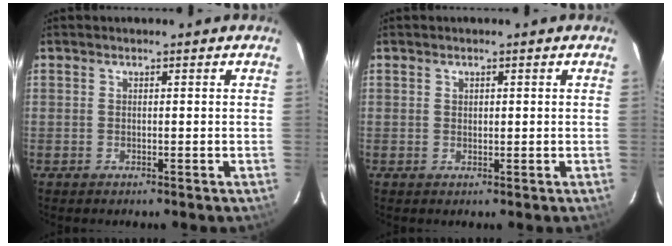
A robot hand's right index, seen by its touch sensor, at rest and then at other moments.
{"total": 0.8, "force": [0.4, 0.6, 0.4], "torque": [-0.006, 0.003, 0.008]}